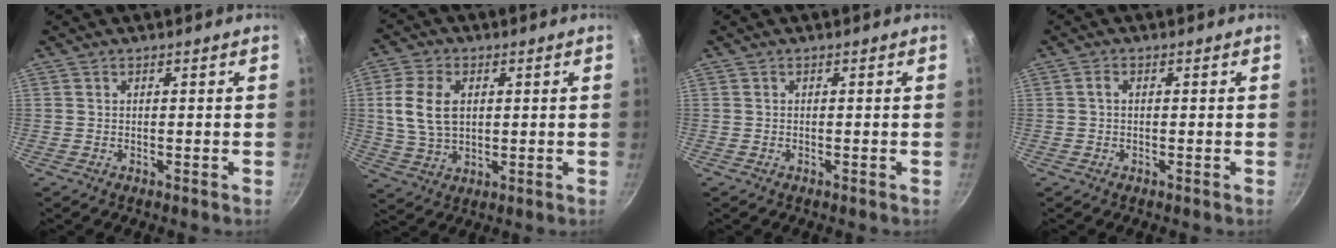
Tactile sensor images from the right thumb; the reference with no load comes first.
{"total": 10.1, "force": [1.8, 6.6, 7.4], "torque": [-0.144, -0.001, 0.040]}
{"total": 0.0}
{"total": 1.1, "force": [0.1, 0.7, 0.9], "torque": [-0.014, 0.003, -0.001]}